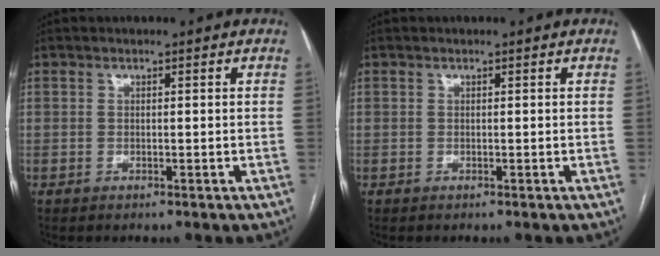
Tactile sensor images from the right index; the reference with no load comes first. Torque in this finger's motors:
{"motor_torque": [0.00, 0.00, 0.00, 0.00]}